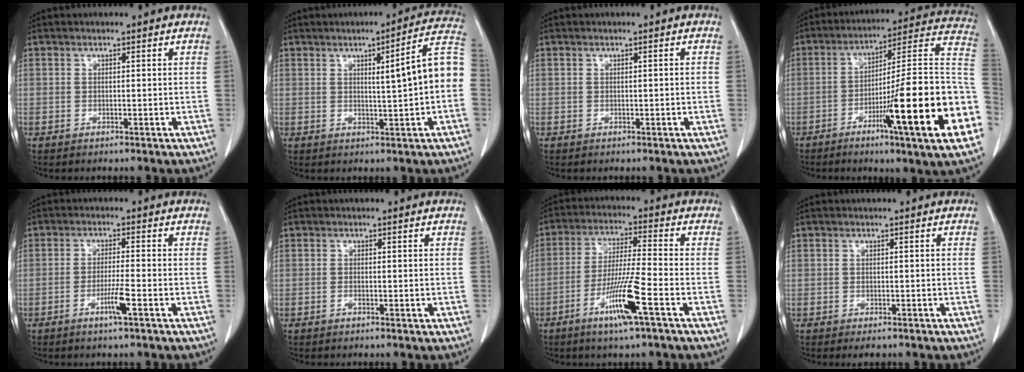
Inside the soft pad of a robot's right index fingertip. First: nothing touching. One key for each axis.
{"total": 9.7, "fx": 0.4, "fy": -0.1, "fz": 9.7, "tx": -0.118, "ty": 0.017, "tz": 0.000}
{"total": 0.7, "fx": -0.1, "fy": 0.1, "fz": 0.7, "tx": -0.011, "ty": 0.002, "tz": 0.002}
{"total": 24.7, "fx": -7.9, "fy": 0.5, "fz": 23.4, "tx": -0.256, "ty": -0.004, "tz": -0.125}
{"total": 3.9, "fx": -1.8, "fy": -0.4, "fz": 3.4, "tx": -0.066, "ty": -0.007, "tz": -0.037}
{"total": 1.1, "fx": -0.4, "fy": 0.2, "fz": 1.0, "tx": -0.017, "ty": -0.002, "tz": -0.004}
{"total": 10.0, "fx": -4.7, "fy": -0.5, "fz": 8.8, "tx": -0.170, "ty": -0.016, "tz": -0.091}
{"total": 1.1, "fx": -0.7, "fy": 0.5, "fz": 0.6, "tx": -0.001, "ty": 0.001, "tz": -0.005}